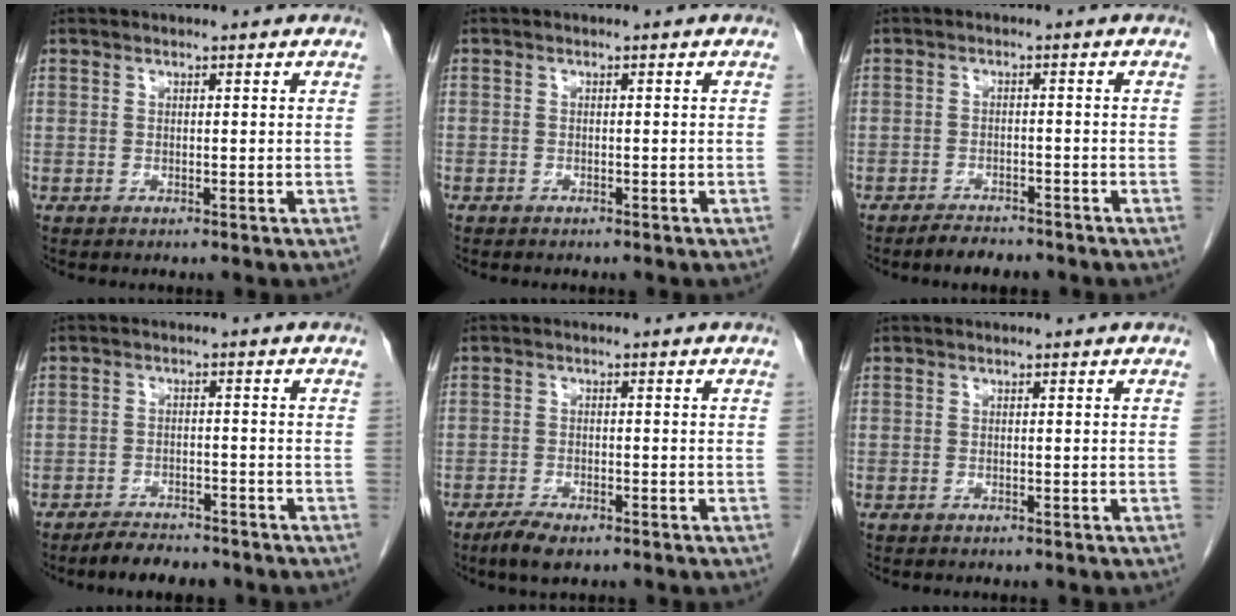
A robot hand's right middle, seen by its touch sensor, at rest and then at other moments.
{"total": 0.5, "force": [-0.4, 0.4, 0.0], "torque": [-0.004, 0.003, -0.007]}
{"total": 3.8, "force": [-3.3, 1.4, 1.2], "torque": [-0.022, -0.001, -0.052]}
{"total": 4.9, "force": [-4.4, 1.5, 1.5], "torque": [-0.025, -0.004, -0.069]}
{"total": 3.4, "force": [-2.5, 0.9, 2.1], "torque": [-0.044, -0.005, -0.043]}
{"total": 0.0}